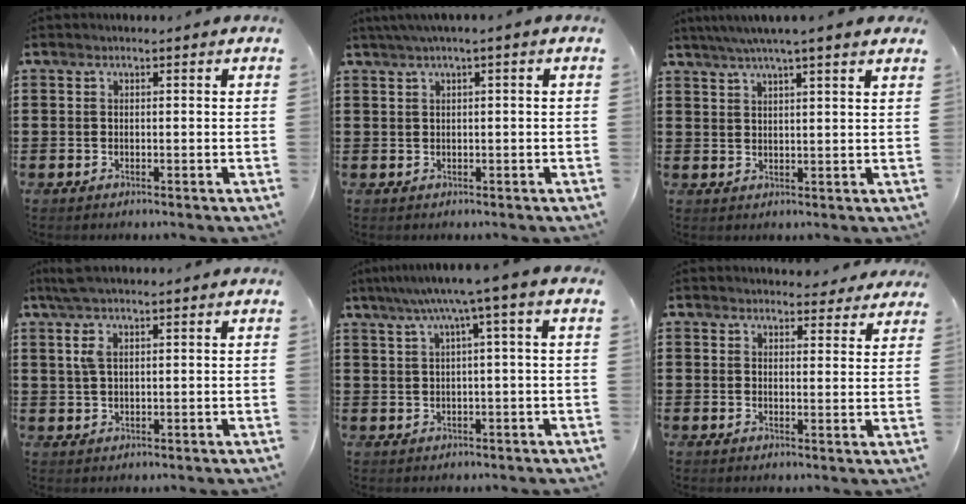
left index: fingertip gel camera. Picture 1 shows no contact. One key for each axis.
{"total": 1.5, "fx": 0.1, "fy": -0.1, "fz": 1.5, "tx": -0.025, "ty": -0.004, "tz": 0.003}
{"total": 4.2, "fx": 3.4, "fy": -0.4, "fz": 2.4, "tx": -0.057, "ty": -0.005, "tz": 0.060}
{"total": 4.0, "fx": 1.8, "fy": 1.1, "fz": 3.4, "tx": -0.071, "ty": 0.006, "tz": 0.031}
{"total": 5.3, "fx": 1.8, "fy": -0.6, "fz": 5.0, "tx": -0.100, "ty": -0.006, "tz": 0.025}
{"total": 3.3, "fx": 3.2, "fy": 0.7, "fz": 0.6, "tx": -0.005, "ty": -0.016, "tz": 0.057}